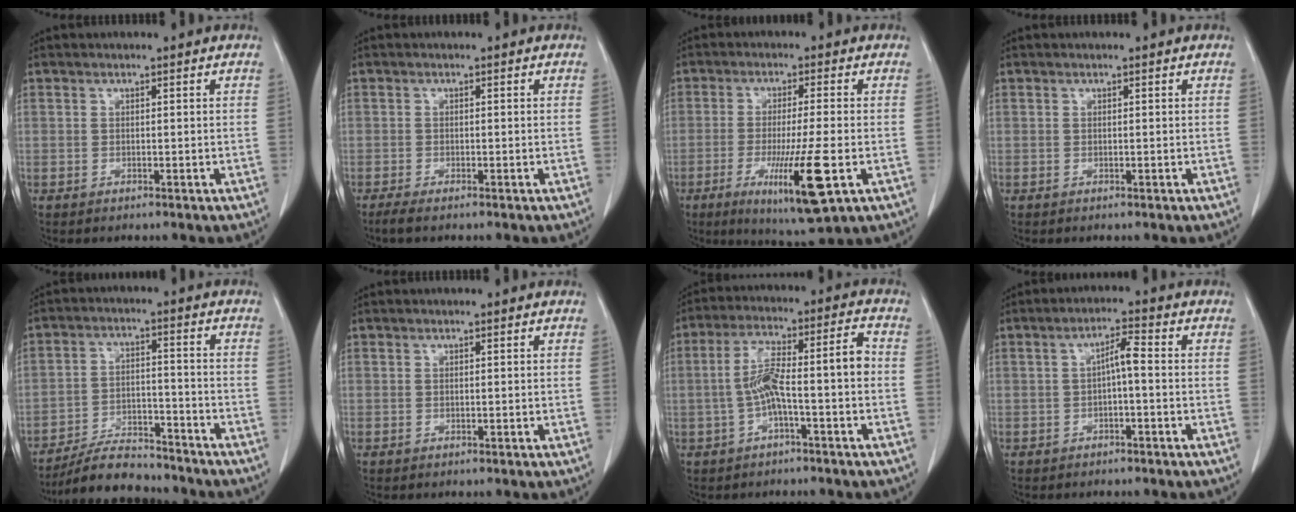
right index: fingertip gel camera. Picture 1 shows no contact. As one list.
[{"total": 2.2, "force": [-1.7, 0.2, 1.4], "torque": [-0.028, -0.007, -0.029]}, {"total": 11.6, "force": [-3.8, 0.3, 10.9], "torque": [-0.192, -0.037, -0.060]}, {"total": 0.0}, {"total": 10.0, "force": [-9.3, 2.3, 2.8], "torque": [-0.045, 0.002, -0.159]}, {"total": 0.0}, {"total": 9.3, "force": [-1.7, 1.2, 9.1], "torque": [-0.165, 0.039, -0.030]}, {"total": 3.3, "force": [-0.4, 0.5, 3.2], "torque": [-0.056, 0.013, -0.005]}]